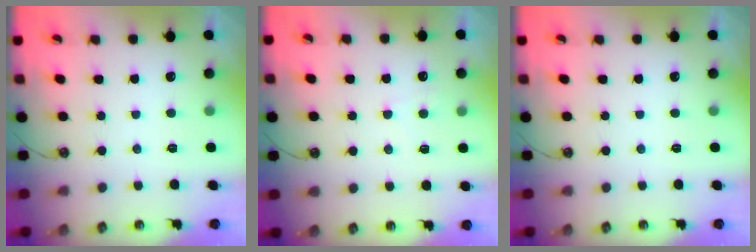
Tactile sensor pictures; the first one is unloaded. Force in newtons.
{"total": 4.3, "press": 4.3, "slide": 0.4}
{"total": 0.0}